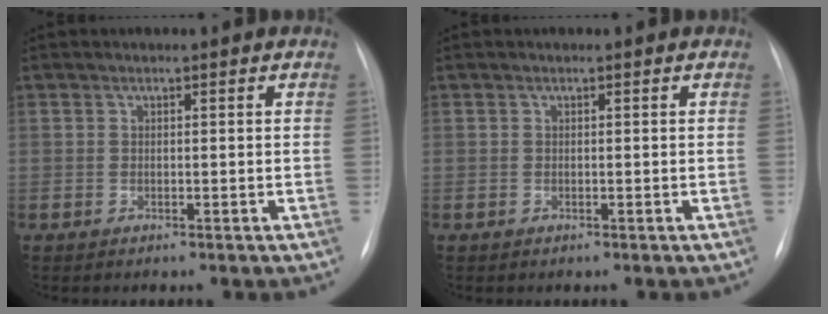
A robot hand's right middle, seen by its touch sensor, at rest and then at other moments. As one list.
[{"total": 0.0}]